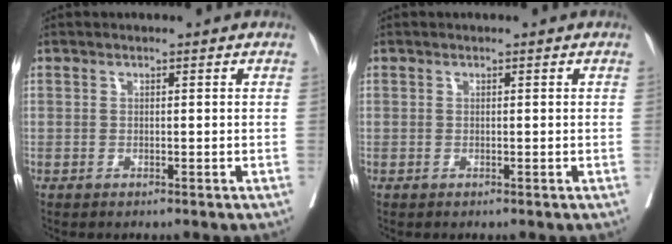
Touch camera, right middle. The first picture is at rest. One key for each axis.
{"total": 0.0}